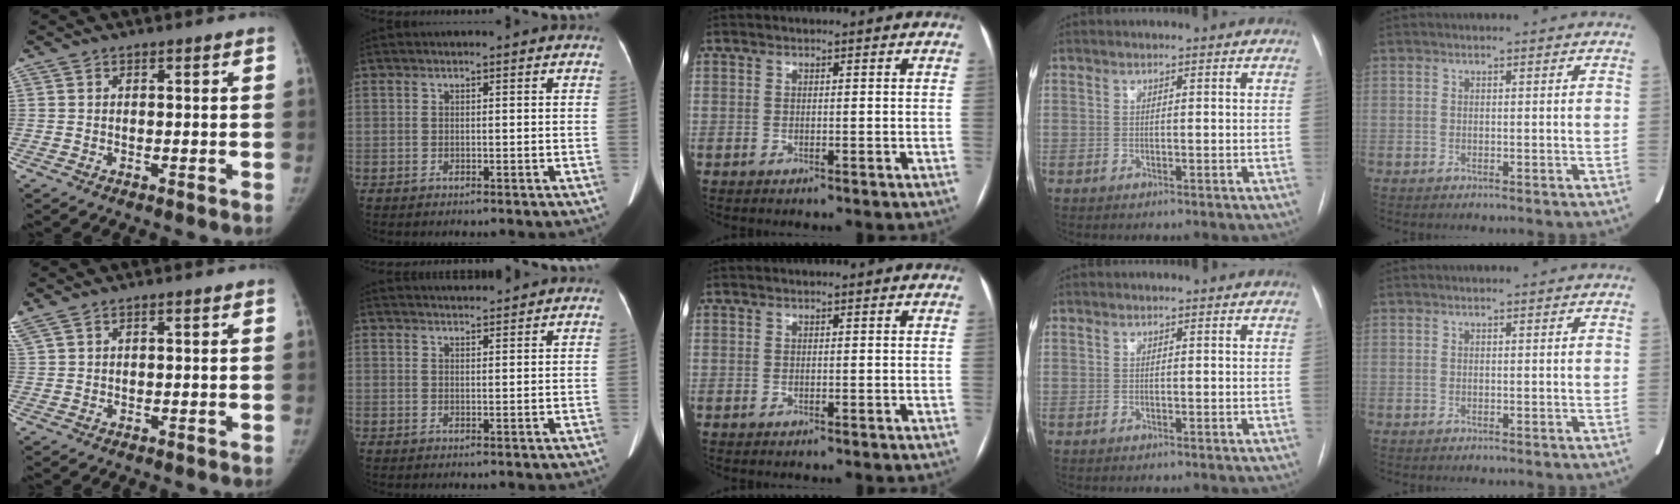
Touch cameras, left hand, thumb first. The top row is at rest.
{"thumb": {"total": 3.4, "force": [2.4, 1.1, 2.1], "torque": [-0.064, 0.015, 0.061]}, "index": {"total": 3.6, "force": [3.5, -0.1, 0.4], "torque": [-0.013, 0.018, 0.053]}}